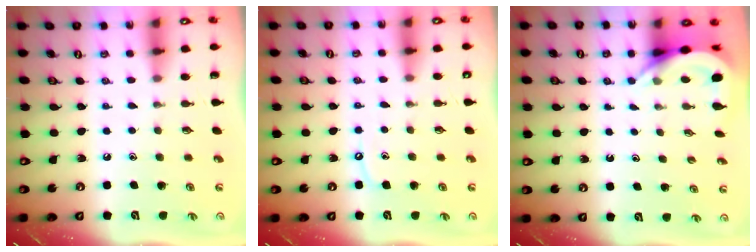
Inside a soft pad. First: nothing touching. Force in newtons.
{"total": 5.1, "press": 5.0, "slide": 0.7}
{"total": 5.0, "press": 5.0, "slide": 0.3}